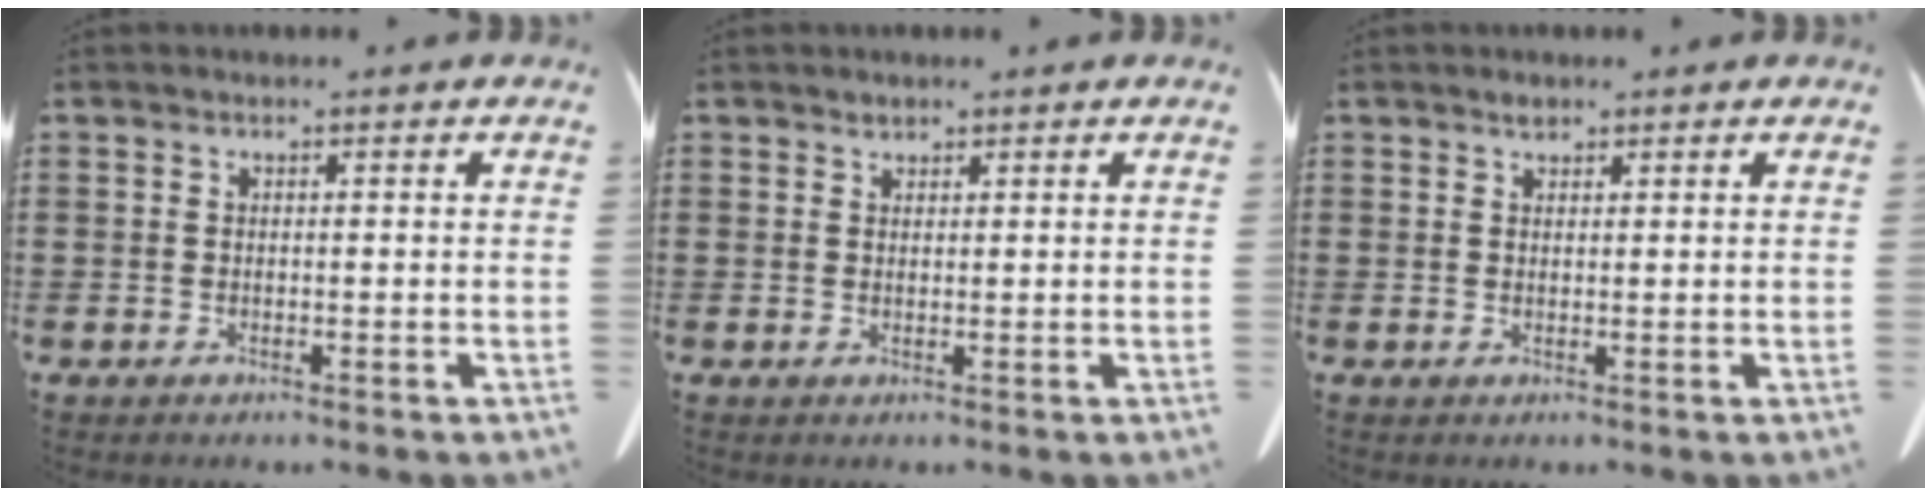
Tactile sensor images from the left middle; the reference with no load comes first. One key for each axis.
{"total": 1.0, "fx": 0.9, "fy": 0.4, "fz": 0.1, "tx": -0.004, "ty": -0.002, "tz": 0.020}
{"total": 1.0, "fx": 0.8, "fy": 0.5, "fz": 0.4, "tx": -0.010, "ty": 0.000, "tz": 0.017}